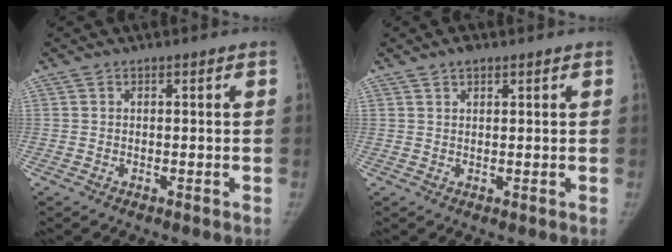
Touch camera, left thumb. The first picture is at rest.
{"total": 2.0, "force": [1.4, 0.9, 1.1], "torque": [-0.015, -0.004, 0.023]}